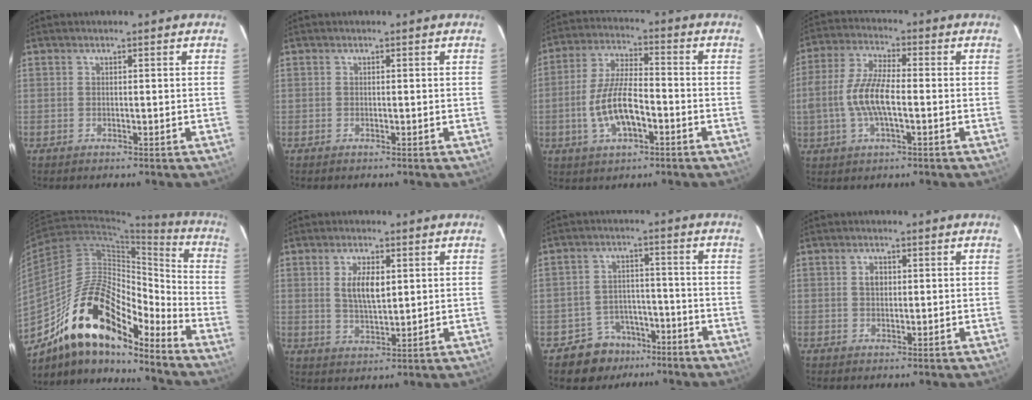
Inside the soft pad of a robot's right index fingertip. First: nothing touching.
{"total": 0.0}
{"total": 10.8, "force": [-3.5, 4.2, 9.3], "torque": [-0.189, 0.001, -0.061]}
{"total": 9.9, "force": [-1.7, 3.4, 9.1], "torque": [-0.193, 0.006, -0.035]}
{"total": 19.8, "force": [-14.3, 6.8, 11.8], "torque": [-0.205, 0.008, -0.267]}
{"total": 6.2, "force": [1.6, 2.7, 5.3], "torque": [-0.097, 0.001, 0.034]}
{"total": 7.3, "force": [-5.1, 5.3, 0.3], "torque": [-0.019, 0.028, -0.072]}
{"total": 2.0, "force": [0.4, 1.5, 1.2], "torque": [-0.019, 0.007, 0.006]}